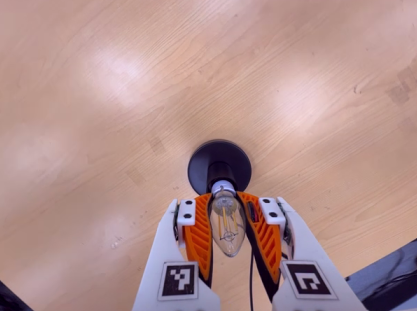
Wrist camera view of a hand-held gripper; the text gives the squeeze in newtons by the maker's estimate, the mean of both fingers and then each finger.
{"total": 27.1, "left": 29.9, "right": 24.2}